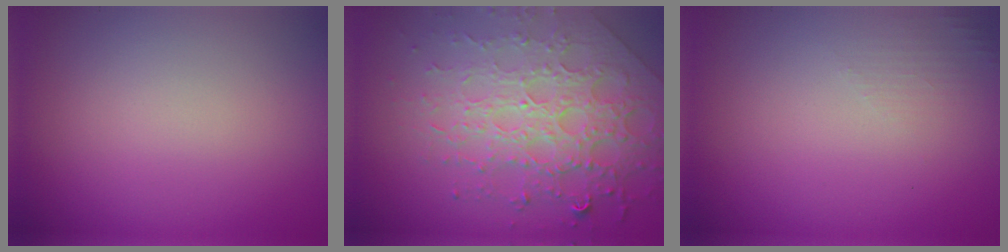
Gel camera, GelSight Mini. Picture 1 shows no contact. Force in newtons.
{"total": 7.9, "press": 5.6, "slide": 5.6}
{"total": 1.1, "press": 1.1, "slide": 0.3}